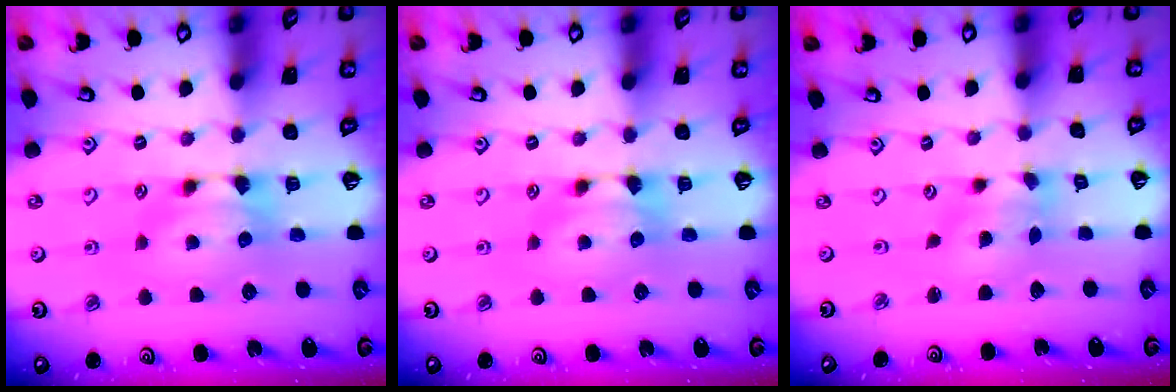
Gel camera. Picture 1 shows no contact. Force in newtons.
{"total": 0.0}
{"total": 1.2, "press": 0.3, "slide": 1.2}